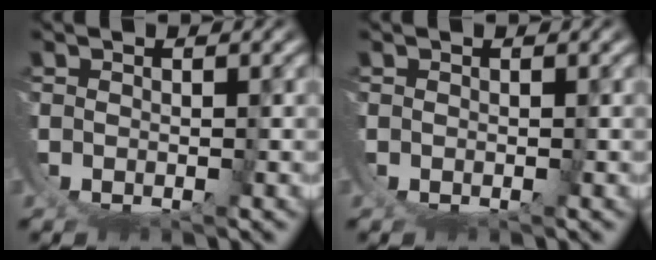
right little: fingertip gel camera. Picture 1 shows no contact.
{"total": 0.0}